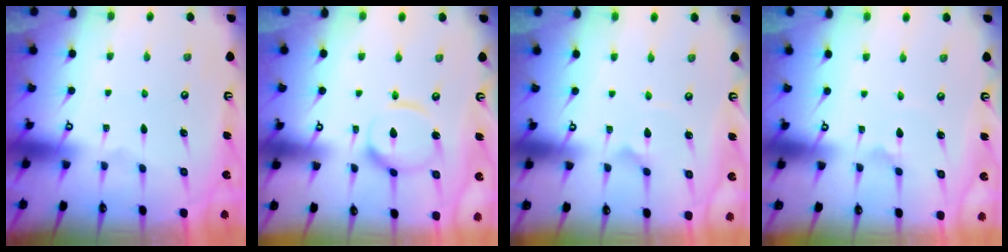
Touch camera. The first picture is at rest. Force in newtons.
{"total": 12.7, "press": 12.7, "slide": 1.2}
{"total": 2.8, "press": 2.8, "slide": 0.2}
{"total": 2.3, "press": 2.3, "slide": 0.1}